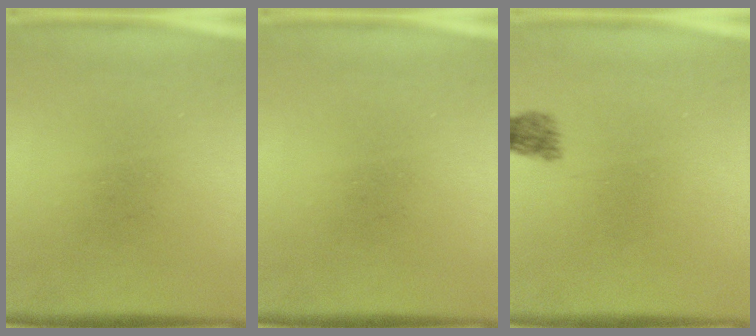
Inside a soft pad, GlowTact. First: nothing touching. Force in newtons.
{"total": 0.0}
{"total": 2.1}